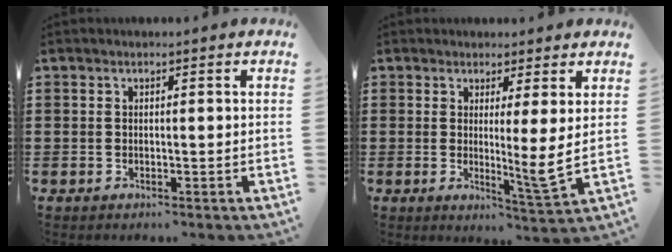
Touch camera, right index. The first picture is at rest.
{"total": 5.5, "force": [1.7, -0.6, 5.3], "torque": [-0.088, -0.029, 0.026]}